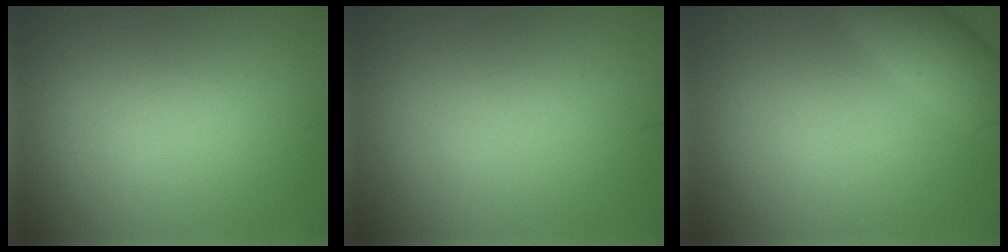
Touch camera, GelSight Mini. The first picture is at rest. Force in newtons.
{"total": 0.0}
{"total": 3.0, "press": 3.0, "slide": 0.1}